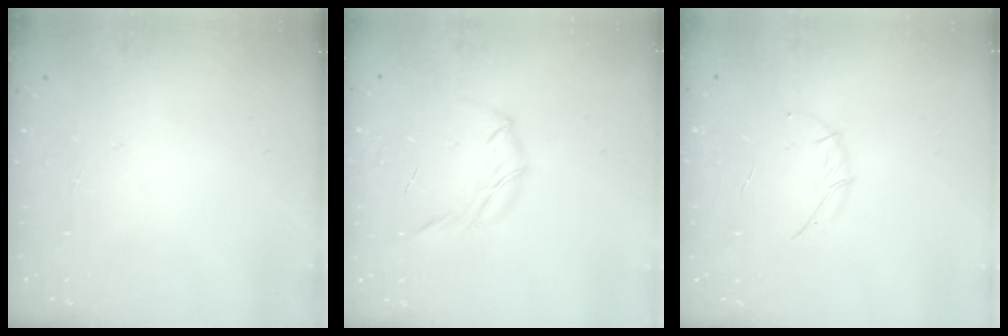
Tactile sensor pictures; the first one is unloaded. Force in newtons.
{"total": 4.1, "press": 3.9, "slide": 1.0}
{"total": 3.9, "press": 3.8, "slide": 0.8}